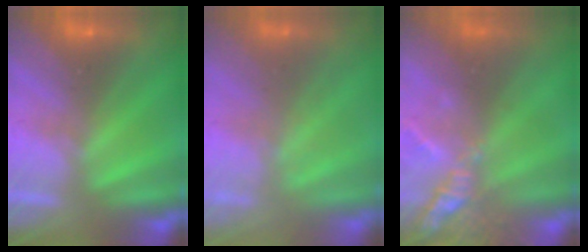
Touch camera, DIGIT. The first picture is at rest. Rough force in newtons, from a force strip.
{"total": 2.0}
{"total": 6.0}